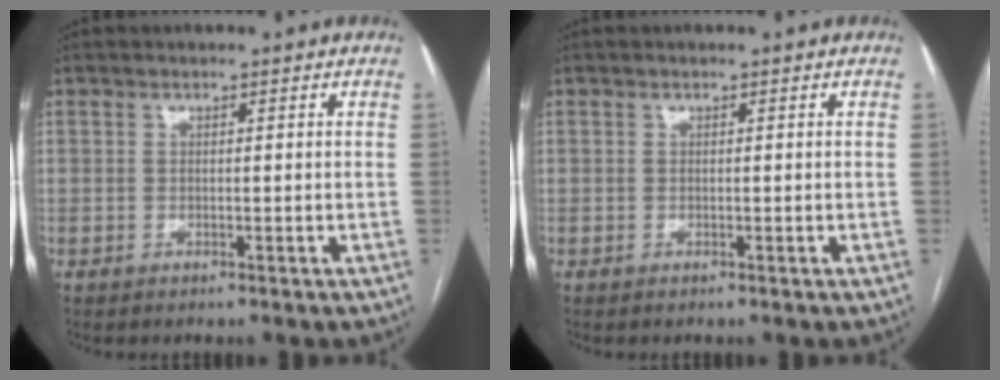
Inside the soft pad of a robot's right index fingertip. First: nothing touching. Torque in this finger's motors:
{"motor_torque": [0.00, 0.00, 0.00, 0.01]}